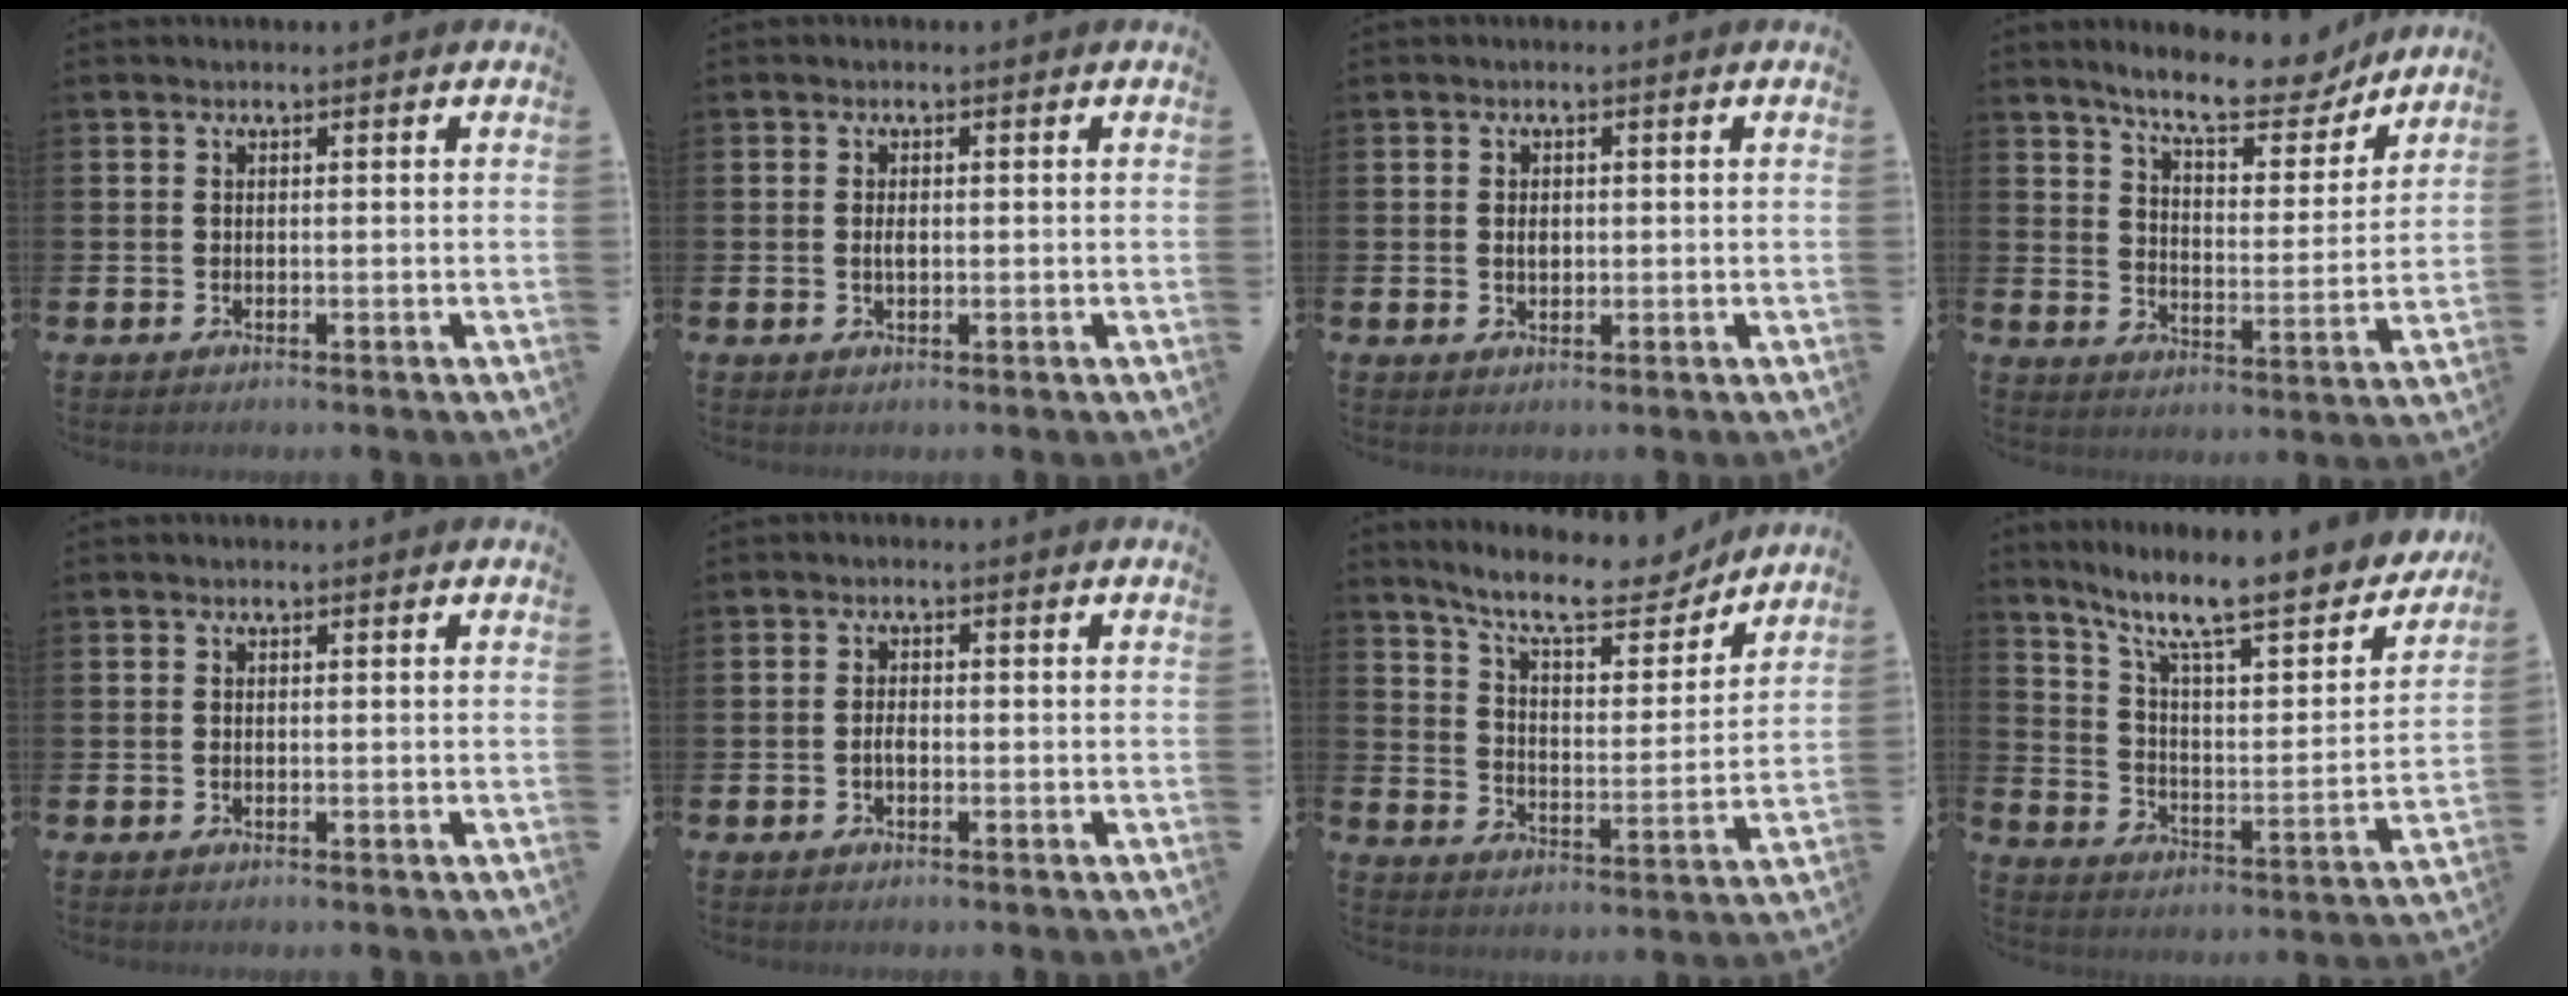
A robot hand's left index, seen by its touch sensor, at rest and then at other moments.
{"total": 1.2, "force": [0.0, 0.6, 1.1], "torque": [-0.021, 0.004, -0.002]}
{"total": 1.4, "force": [0.1, 0.9, 1.0], "torque": [-0.012, 0.004, -0.001]}
{"total": 9.9, "force": [8.9, 2.1, 3.6], "torque": [-0.093, -0.051, 0.157]}
{"total": 0.0}
{"total": 1.4, "force": [-0.5, 0.7, 1.1], "torque": [-0.020, 0.001, -0.010]}
{"total": 11.1, "force": [9.9, 2.6, 4.4], "torque": [-0.105, -0.060, 0.171]}
{"total": 11.8, "force": [9.5, 2.8, 6.5], "torque": [-0.141, -0.070, 0.153]}